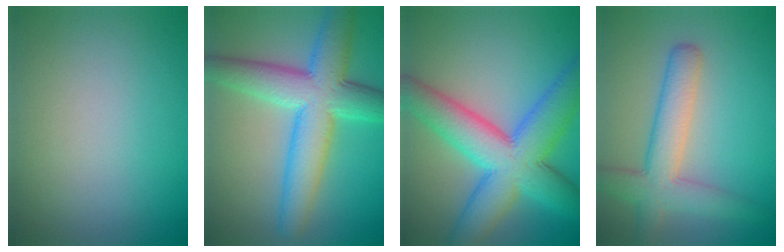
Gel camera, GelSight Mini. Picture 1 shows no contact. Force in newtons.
{"total": 8.6, "press": 8.6, "slide": 0.1}
{"total": 10.3, "press": 10.3, "slide": 0.4}
{"total": 4.9, "press": 4.9, "slide": 0.2}